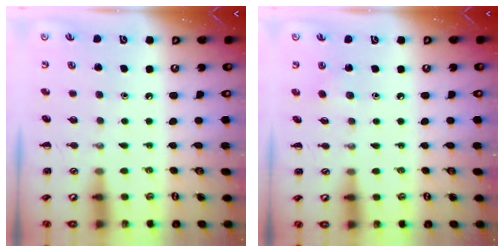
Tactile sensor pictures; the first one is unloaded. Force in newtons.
{"total": 2.1, "press": 2.0, "slide": 0.7}